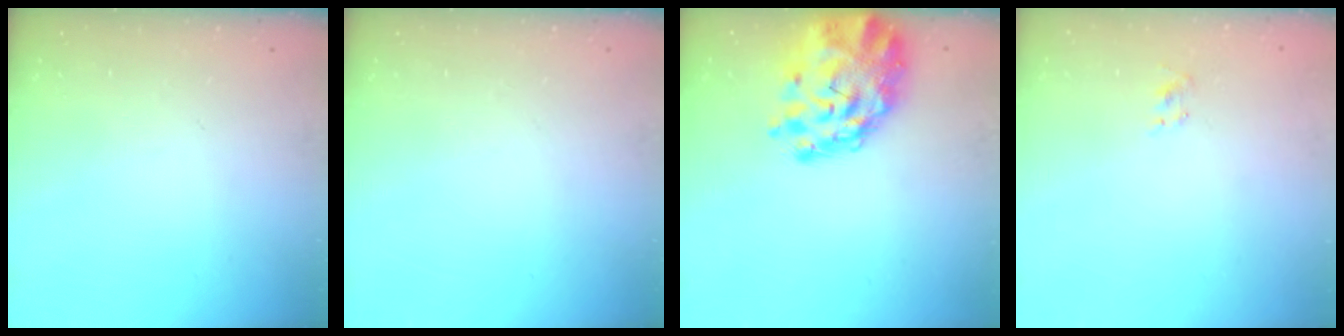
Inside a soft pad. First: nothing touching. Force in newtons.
{"total": 0.0}
{"total": 8.9, "press": 8.3, "slide": 3.2}
{"total": 1.6, "press": 1.4, "slide": 0.9}